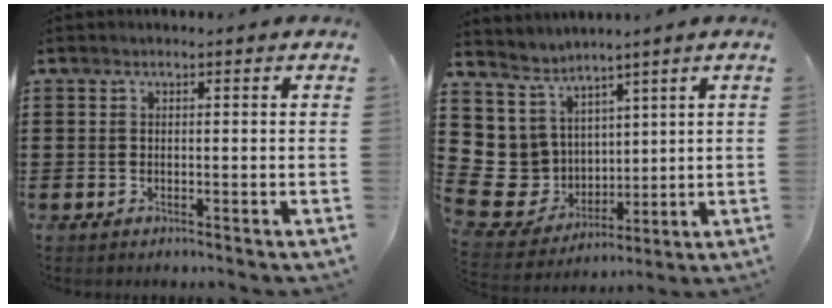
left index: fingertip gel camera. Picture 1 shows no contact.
{"total": 8.3, "force": [1.9, 8.0, 1.2], "torque": [-0.092, -0.019, 0.042]}